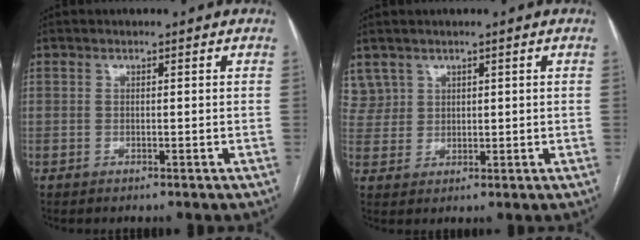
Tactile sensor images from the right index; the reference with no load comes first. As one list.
[{"total": 4.3, "force": [2.8, 3.3, -0.2], "torque": [0.012, 0.008, 0.061]}]